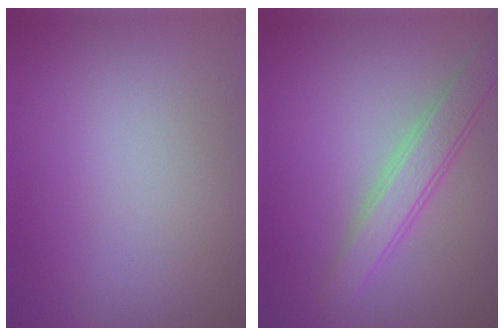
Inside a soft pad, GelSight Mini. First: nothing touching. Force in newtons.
{"total": 3.3, "press": 3.3, "slide": 0.3}